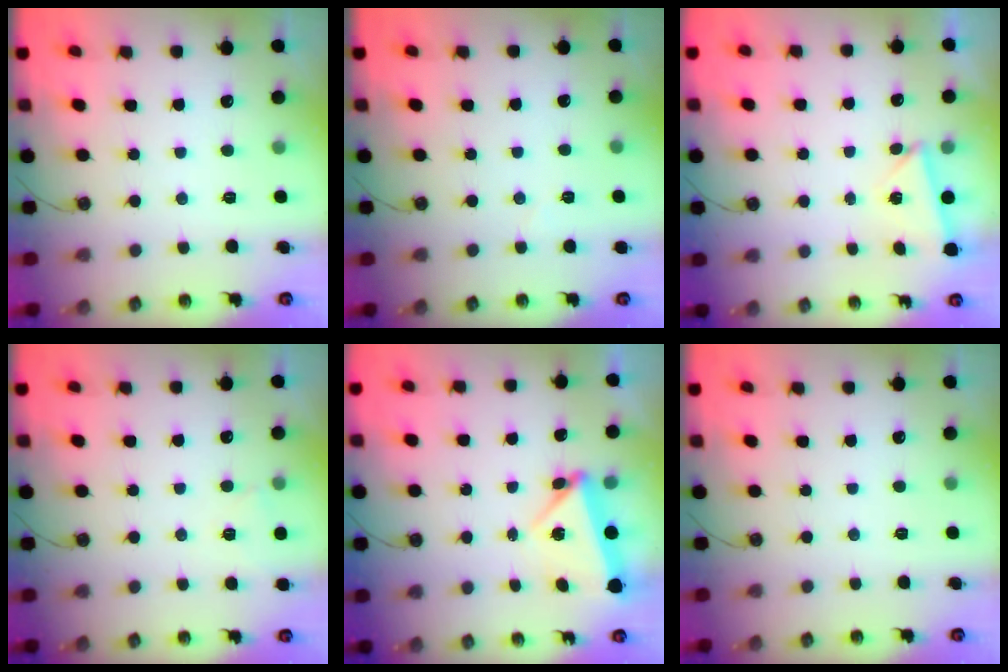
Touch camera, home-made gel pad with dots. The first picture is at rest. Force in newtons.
{"total": 3.0, "press": 2.6, "slide": 1.4}
{"total": 2.9, "press": 2.8, "slide": 0.7}
{"total": 3.9, "press": 2.8, "slide": 2.8}
{"total": 6.6, "press": 6.5, "slide": 1.1}
{"total": 0.0}